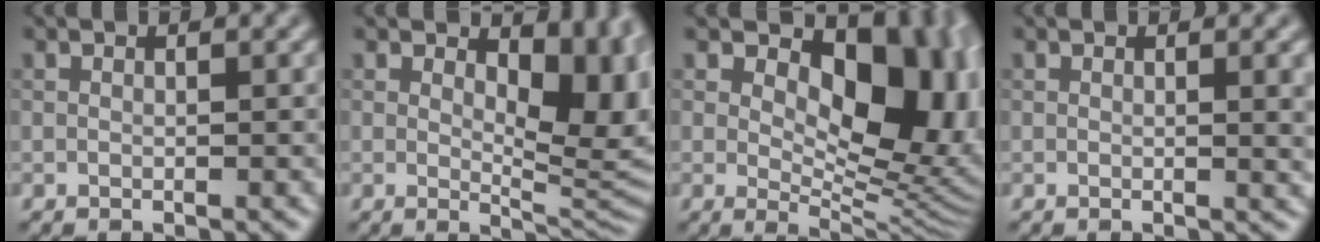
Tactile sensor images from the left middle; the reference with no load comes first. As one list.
[{"total": 6.8, "force": [2.0, 3.7, 5.4], "torque": [-0.071, -0.015, 0.030]}, {"total": 12.5, "force": [3.1, 7.2, 9.7], "torque": [-0.118, -0.014, 0.055]}, {"total": 2.4, "force": [0.4, 0.7, 2.2], "torque": [-0.021, -0.001, 0.003]}]